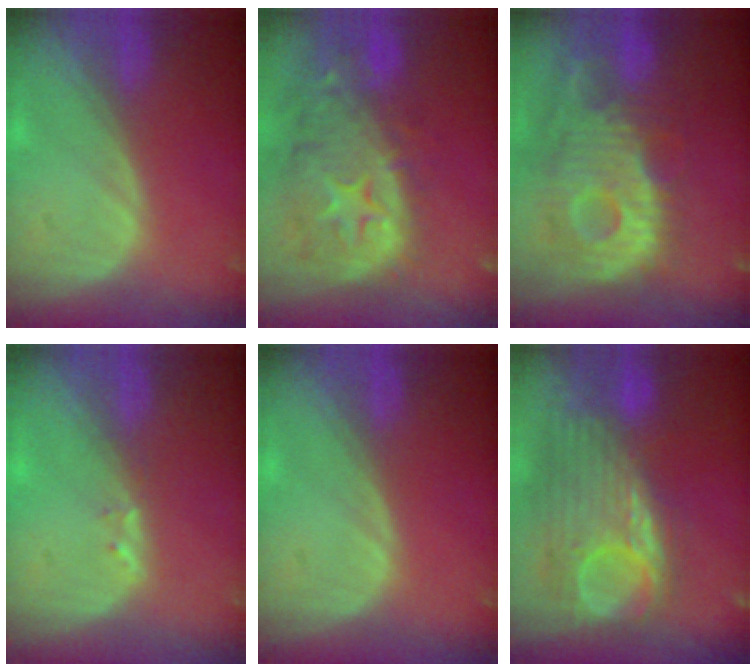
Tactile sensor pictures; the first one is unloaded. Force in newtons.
{"total": 13.9, "press": 11.1, "slide": 8.3}
{"total": 12.2, "press": 10.8, "slide": 5.7}
{"total": 1.0, "press": 0.9, "slide": 0.5}
{"total": 0.0}
{"total": 11.8, "press": 10.6, "slide": 5.1}